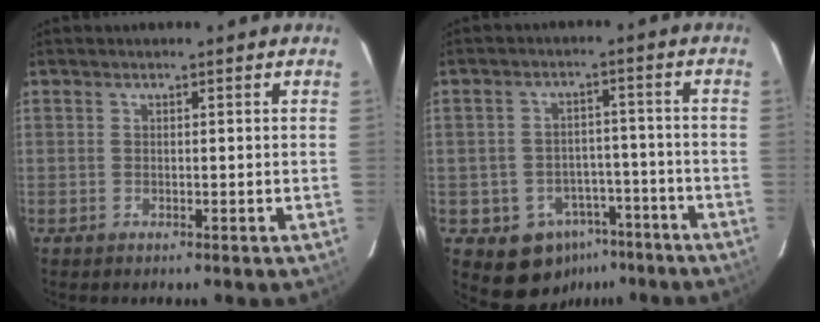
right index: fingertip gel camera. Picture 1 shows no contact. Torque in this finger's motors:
{"motor_torque": [1.06, -1.08, 0.22, -0.01]}